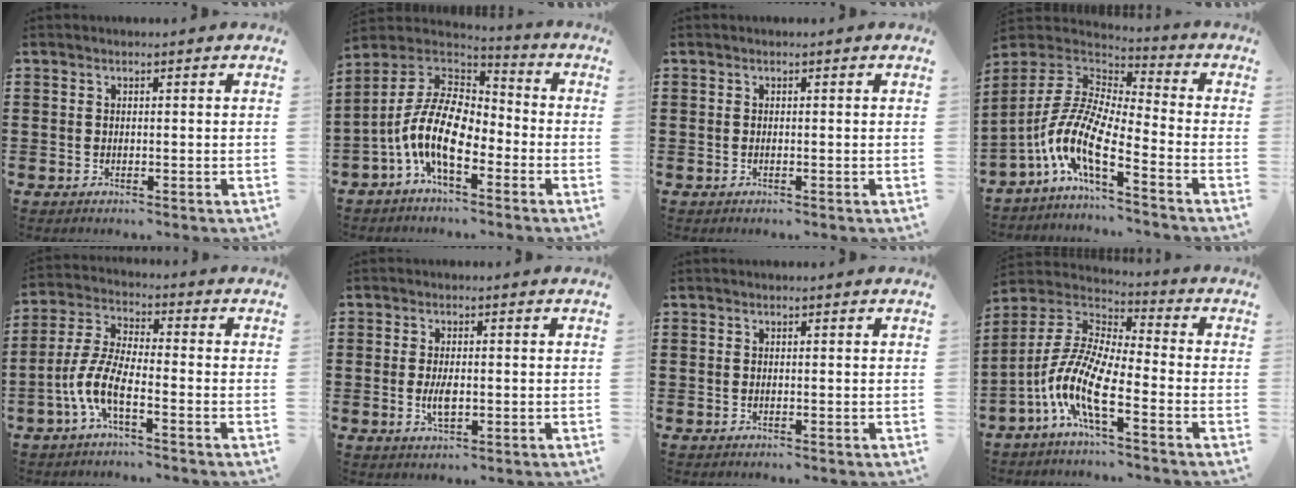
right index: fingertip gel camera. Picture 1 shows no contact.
{"total": 12.3, "force": [-4.1, 6.0, 10.0], "torque": [-0.234, -0.005, -0.086]}
{"total": 0.0}
{"total": 10.0, "force": [-5.5, 3.0, 7.8], "torque": [-0.198, -0.021, -0.122]}
{"total": 6.9, "force": [-3.3, 1.9, 5.7], "torque": [-0.152, -0.015, -0.072]}
{"total": 3.4, "force": [-0.4, 1.5, 3.0], "torque": [-0.063, -0.002, -0.010]}
{"total": 0.0}
{"total": 10.6, "force": [-5.4, 2.9, 8.6], "torque": [-0.226, -0.027, -0.117]}